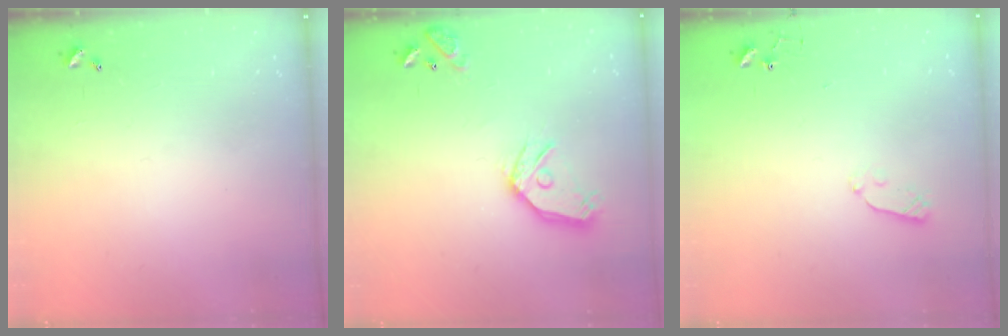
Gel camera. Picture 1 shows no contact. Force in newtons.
{"total": 14.0, "press": 13.8, "slide": 1.9}
{"total": 4.5, "press": 4.5, "slide": 0.4}